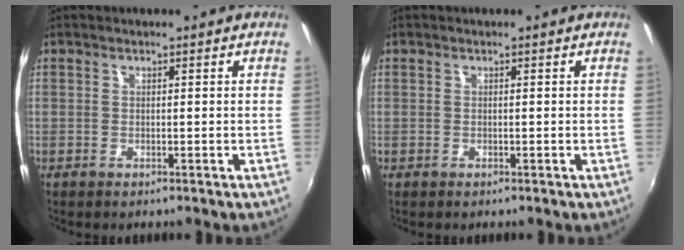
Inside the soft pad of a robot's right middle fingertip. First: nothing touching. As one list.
[{"total": 0.0}]